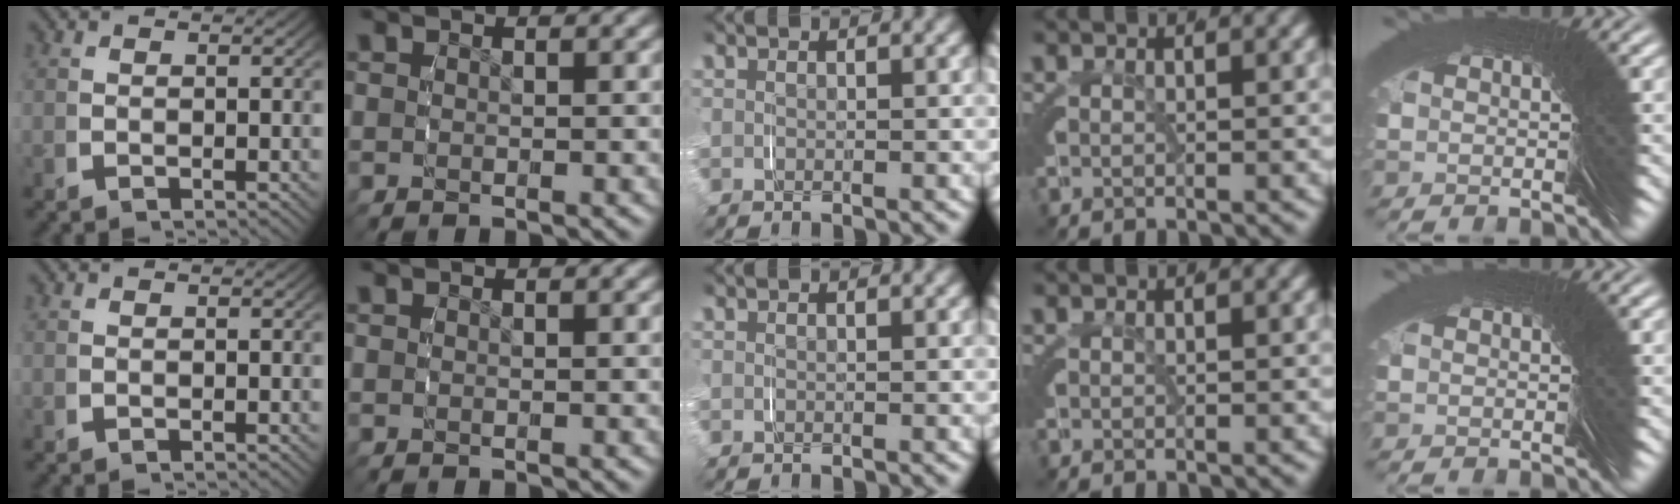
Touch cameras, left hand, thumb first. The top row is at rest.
{}